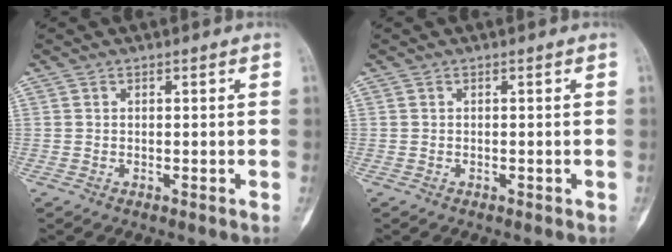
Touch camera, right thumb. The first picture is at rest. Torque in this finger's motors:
{"motor_torque": [-0.12, 0.13, 0.09, 0.06, 0.01]}